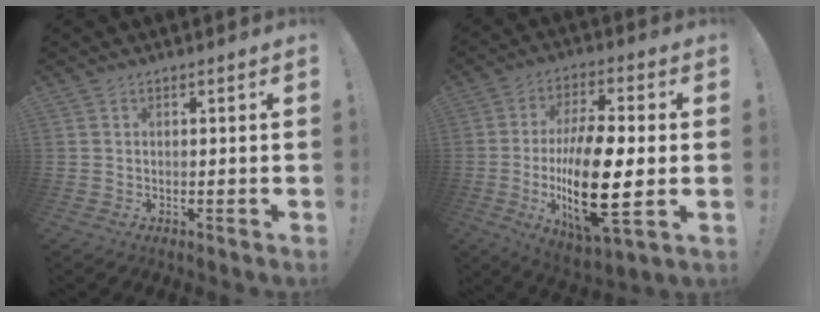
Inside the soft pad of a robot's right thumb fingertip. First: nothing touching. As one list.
[{"total": 21.7, "force": [-3.3, 7.8, 20.0], "torque": [-0.370, -0.008, -0.054]}]